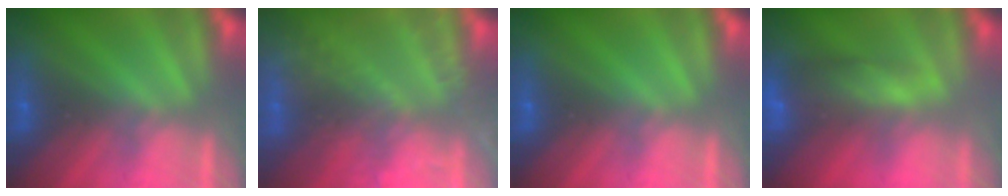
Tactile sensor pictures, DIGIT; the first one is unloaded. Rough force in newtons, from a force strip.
{"total": 6.0}
{"total": 0.0}
{"total": 9.6}